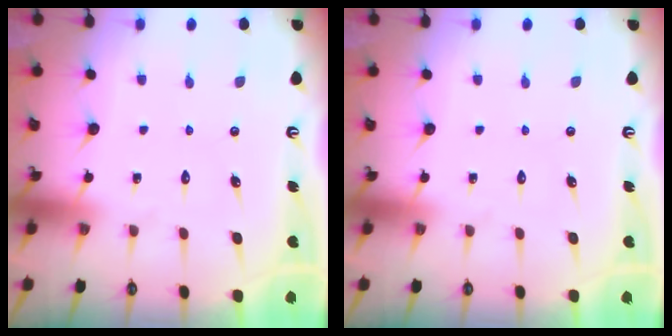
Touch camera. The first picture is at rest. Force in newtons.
{"total": 0.0}